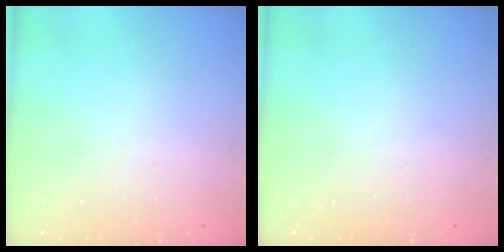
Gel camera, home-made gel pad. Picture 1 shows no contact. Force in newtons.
{"total": 0.0}